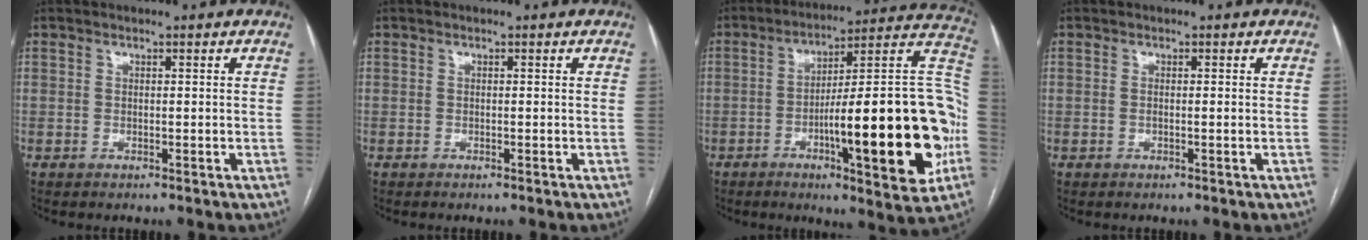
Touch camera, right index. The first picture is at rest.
{"total": 0.0}
{"total": 26.4, "force": [-6.1, 3.5, 25.5], "torque": [-0.305, 0.012, -0.085]}
{"total": 0.6, "force": [0.0, -0.1, 0.6], "torque": [-0.014, -0.001, 0.001]}